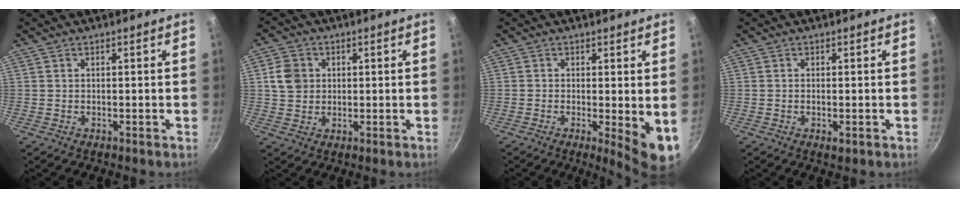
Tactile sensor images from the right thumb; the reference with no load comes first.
{"total": 5.6, "force": [1.0, 4.9, 2.5], "torque": [-0.025, 0.004, 0.014]}
{"total": 6.6, "force": [-0.9, 1.5, 6.4], "torque": [-0.079, -0.011, -0.010]}
{"total": 1.5, "force": [-0.5, 0.6, 1.3], "torque": [-0.025, -0.003, -0.009]}